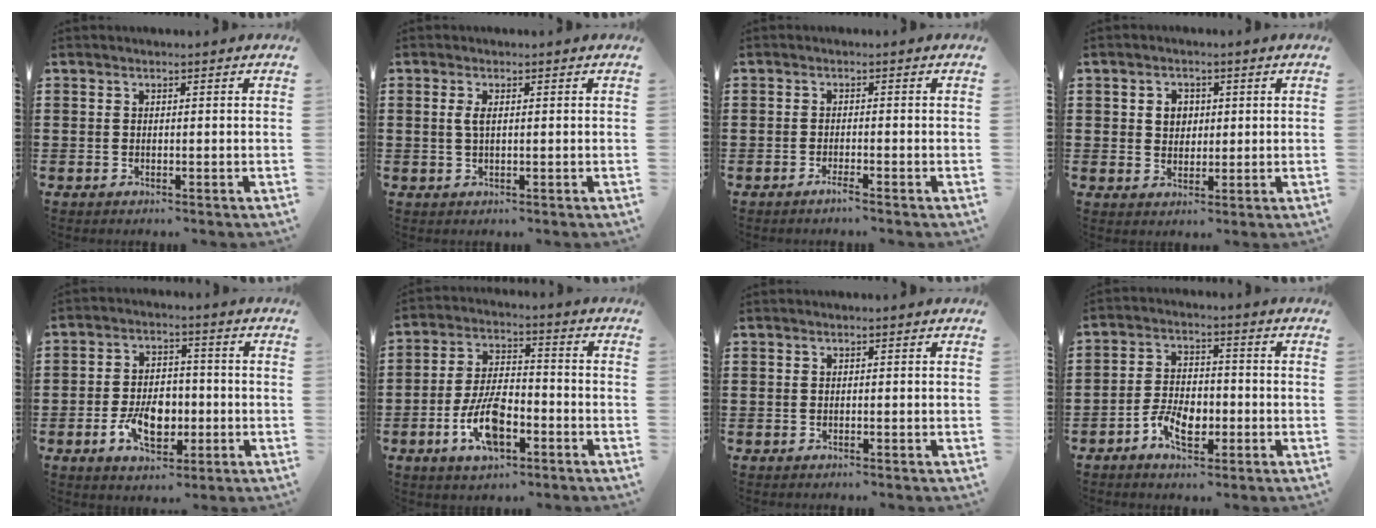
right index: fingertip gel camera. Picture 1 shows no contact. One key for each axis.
{"total": 1.7, "fx": 0.3, "fy": 0.5, "fz": 1.6, "tx": -0.033, "ty": 0.003, "tz": 0.003}
{"total": 1.5, "fx": -1.3, "fy": -0.1, "fz": 0.8, "tx": -0.014, "ty": -0.004, "tz": -0.023}
{"total": 3.1, "fx": 0.6, "fy": 2.7, "fz": 1.5, "tx": -0.038, "ty": 0.012, "tz": 0.008}
{"total": 7.5, "fx": -2.1, "fy": 4.7, "fz": 5.5, "tx": -0.099, "ty": -0.001, "tz": -0.041}
{"total": 9.5, "fx": -3.9, "fy": 4.4, "fz": 7.5, "tx": -0.160, "ty": 0.002, "tz": -0.072}
{"total": 0.0}
{"total": 6.1, "fx": -2.6, "fy": 3.6, "fz": 4.2, "tx": -0.085, "ty": 0.007, "tz": -0.048}